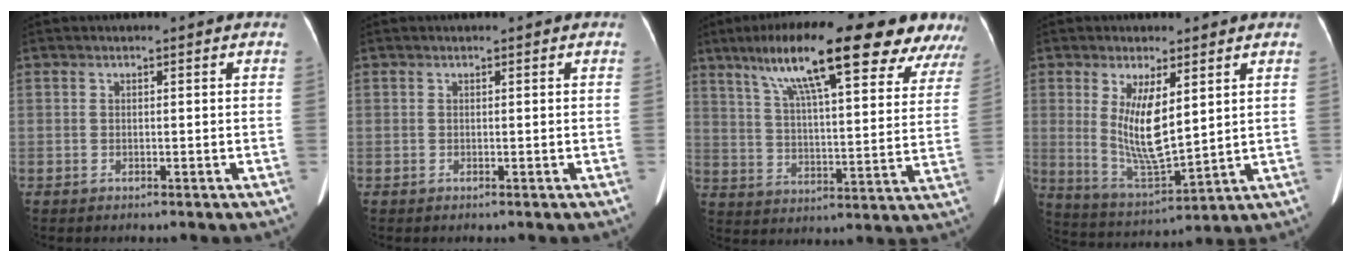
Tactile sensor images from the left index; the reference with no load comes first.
{"total": 0.0}
{"total": 24.6, "force": [17.0, 4.0, 17.3], "torque": [-0.271, 0.043, 0.240]}
{"total": 9.4, "force": [2.5, 2.4, 8.8], "torque": [-0.173, -0.020, 0.058]}